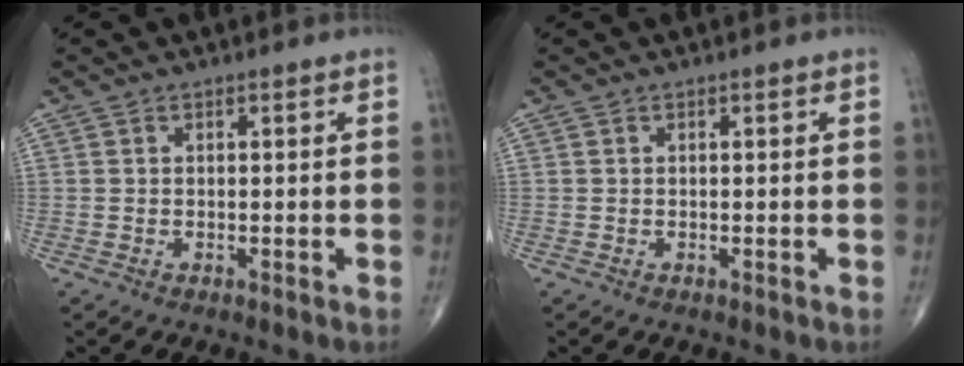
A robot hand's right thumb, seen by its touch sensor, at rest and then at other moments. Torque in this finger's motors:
{"motor_torque": [-0.01, 0.01, -0.01, 0.01, 0.01]}